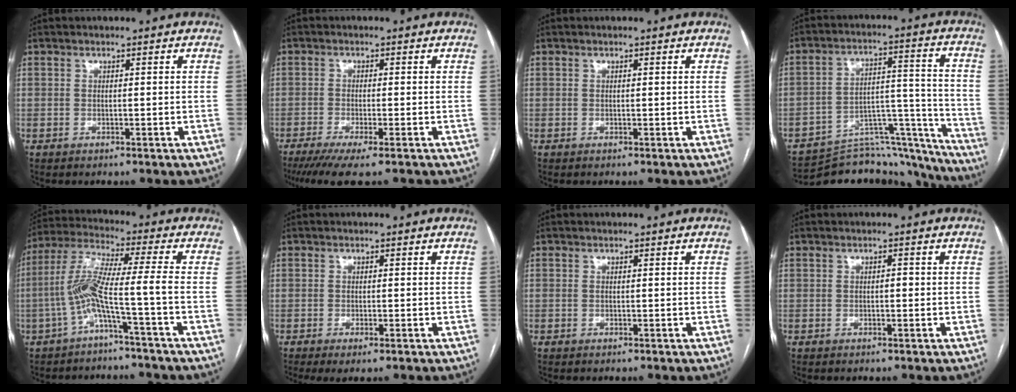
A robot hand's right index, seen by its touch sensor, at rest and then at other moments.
{"total": 6.6, "force": [-4.9, -0.1, 4.5], "torque": [-0.065, -0.014, -0.077]}
{"total": 0.0}
{"total": 20.8, "force": [-20.0, 4.7, 3.7], "torque": [-0.026, 0.053, -0.279]}
{"total": 8.2, "force": [-3.1, -1.4, 7.4], "torque": [-0.161, 0.026, -0.061]}
{"total": 2.5, "force": [-1.3, 0.3, 2.2], "torque": [-0.038, -0.009, -0.017]}
{"total": 0.0}
{"total": 0.8, "force": [-0.1, 0.3, 0.7], "torque": [-0.011, 0.003, 0.000]}